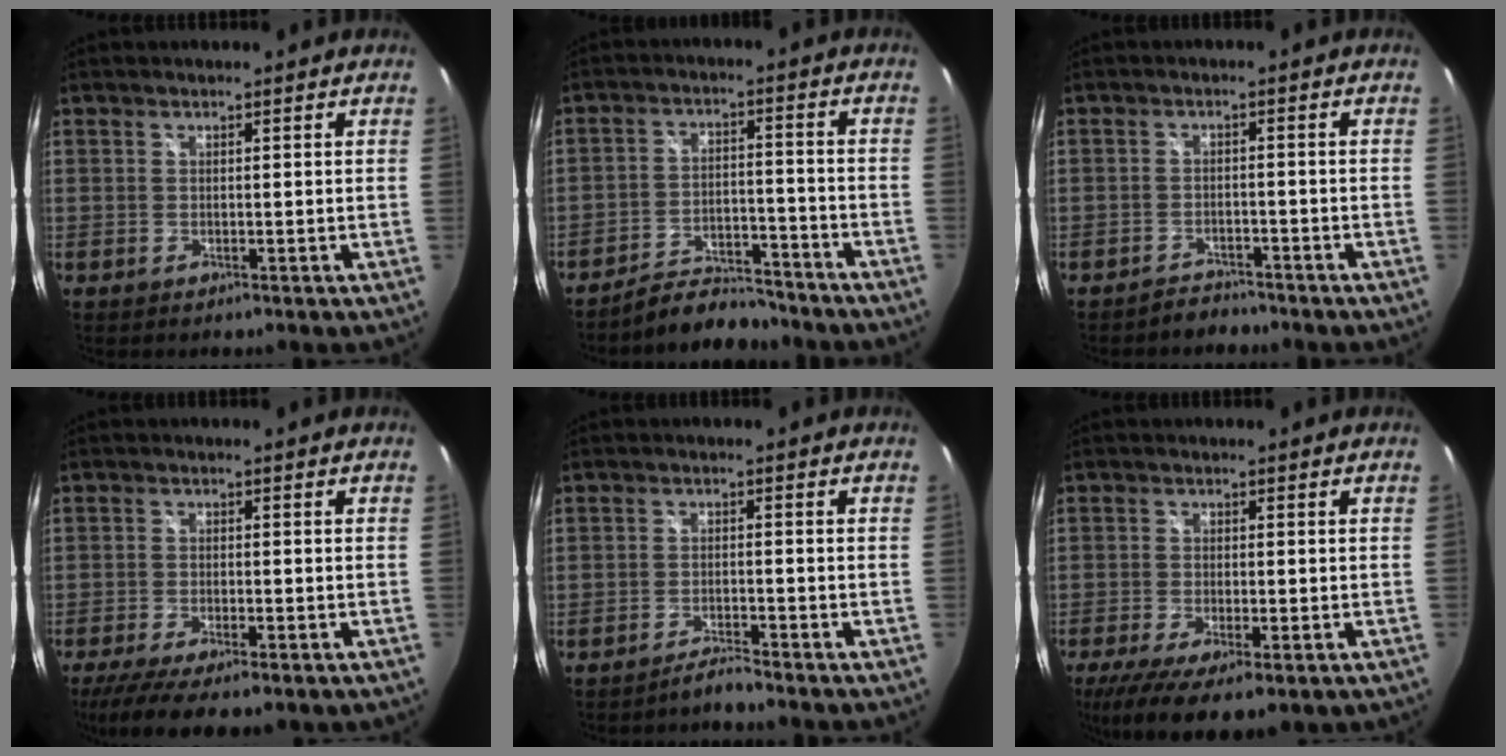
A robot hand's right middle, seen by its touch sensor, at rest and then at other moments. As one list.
[{"total": 9.5, "force": [-9.0, 2.4, 1.9], "torque": [-0.050, 0.013, -0.135]}, {"total": 3.2, "force": [-3.0, 1.1, 0.0], "torque": [-0.010, 0.003, -0.049]}, {"total": 10.8, "force": [-7.4, 2.9, 7.2], "torque": [-0.154, -0.043, -0.120]}, {"total": 2.6, "force": [-2.6, -0.4, 0.5], "torque": [-0.022, -0.001, -0.050]}, {"total": 11.9, "force": [-6.5, 4.1, 9.1], "torque": [-0.186, -0.052, -0.100]}]